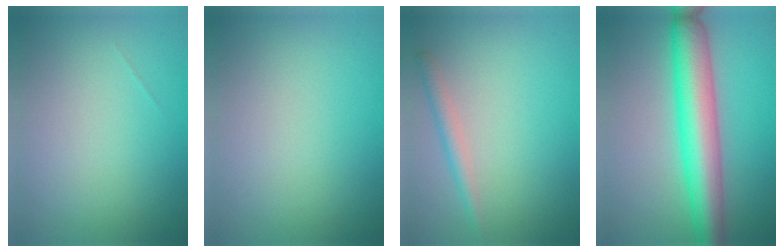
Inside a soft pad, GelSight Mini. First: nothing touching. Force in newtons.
{"total": 0.0}
{"total": 1.8, "press": 1.8, "slide": 0.1}
{"total": 8.0, "press": 8.0, "slide": 0.2}